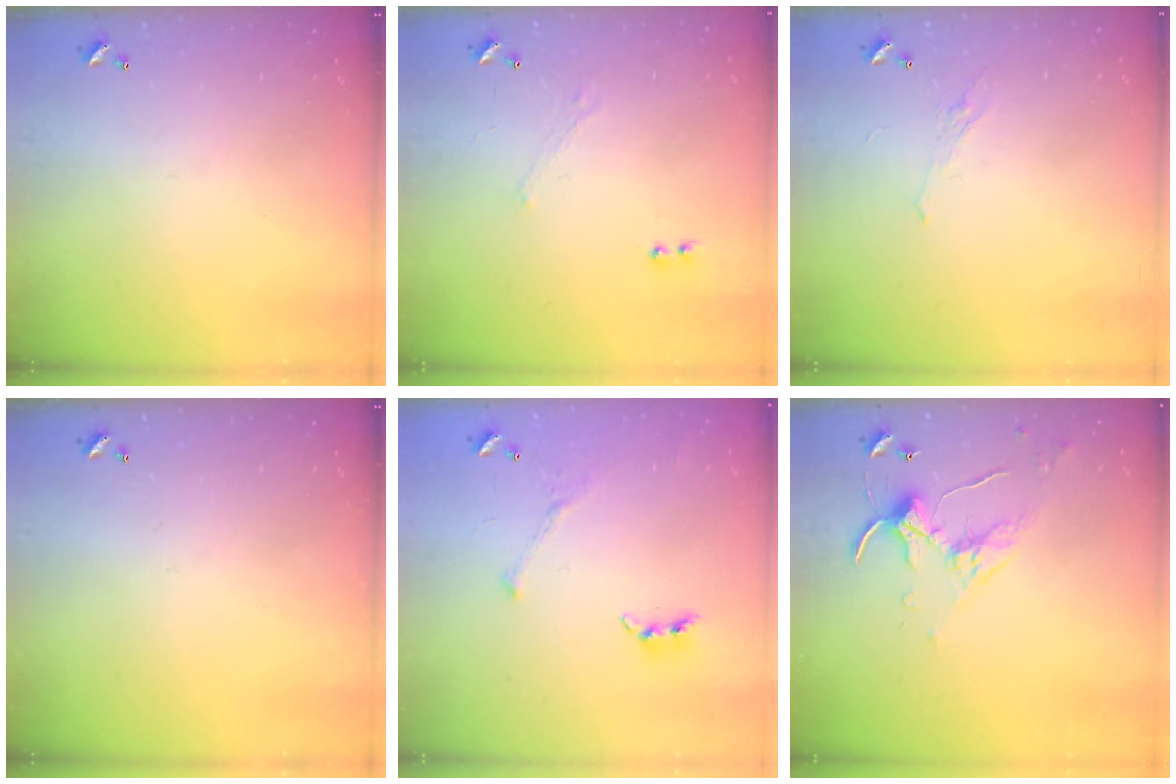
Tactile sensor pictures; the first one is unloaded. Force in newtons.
{"total": 1.0, "press": 0.9, "slide": 0.5}
{"total": 1.1, "press": 0.8, "slide": 0.7}
{"total": 0.0}
{"total": 3.9, "press": 3.8, "slide": 0.7}
{"total": 4.6, "press": 4.5, "slide": 0.7}